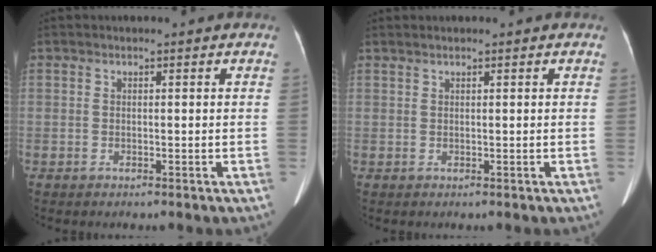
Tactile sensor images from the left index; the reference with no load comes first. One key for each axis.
{"total": 0.6, "fx": 0.6, "fy": 0.0, "fz": 0.3, "tx": -0.009, "ty": 0.007, "tz": 0.015}